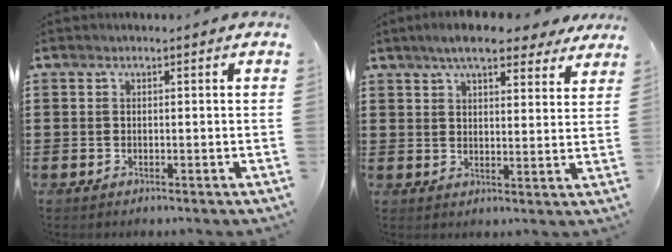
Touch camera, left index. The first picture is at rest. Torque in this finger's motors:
{"motor_torque": [2.14, 0.00, 0.77, 0.16]}